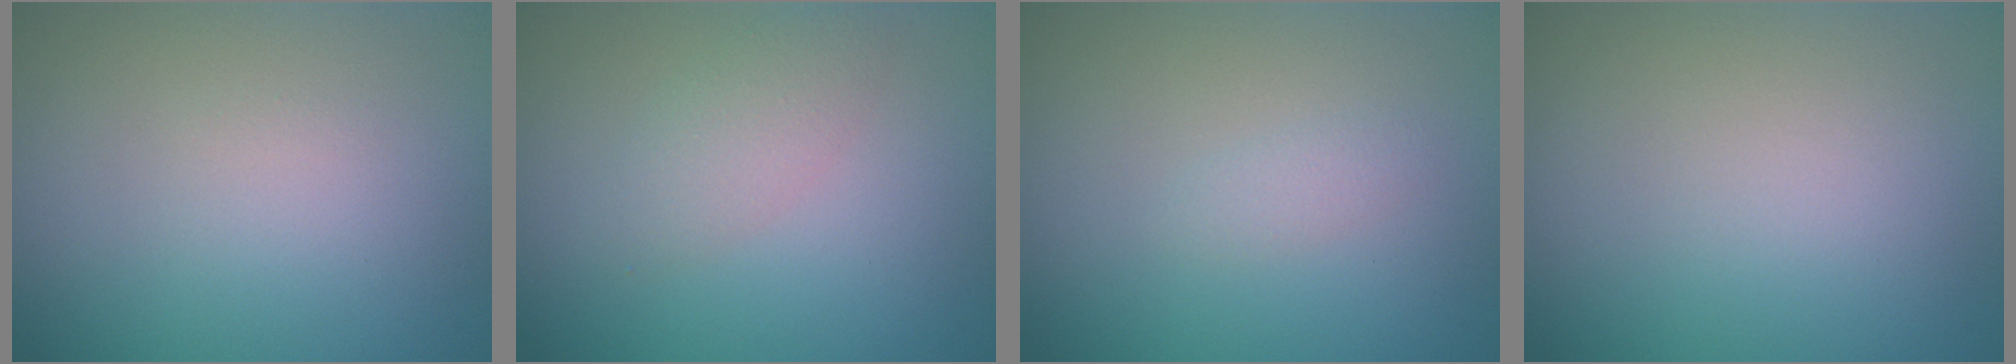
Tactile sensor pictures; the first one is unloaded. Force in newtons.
{"total": 2.1, "press": 2.1, "slide": 0.0}
{"total": 0.8, "press": 0.8, "slide": 0.1}
{"total": 0.0}